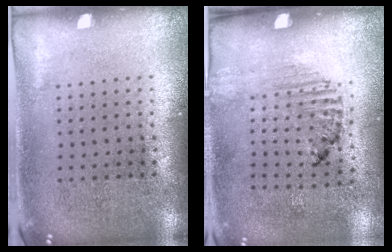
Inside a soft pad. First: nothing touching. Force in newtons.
{"total": 1.5, "press": 1.2, "slide": 0.8}